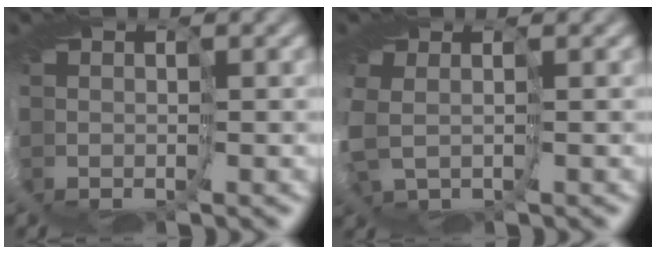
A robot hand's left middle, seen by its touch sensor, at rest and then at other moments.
{"total": 3.3, "force": [-0.6, 2.3, 2.4], "torque": [-0.088, -0.011, 0.004]}